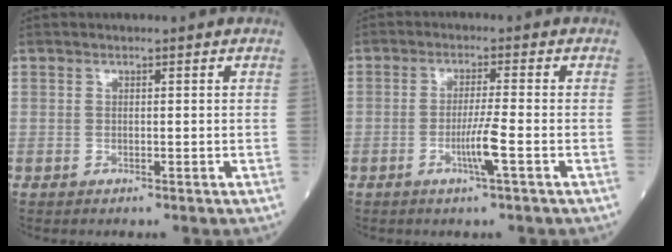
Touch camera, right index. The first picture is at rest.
{"total": 4.5, "force": [-1.6, -0.6, 4.2], "torque": [-0.080, -0.009, -0.031]}